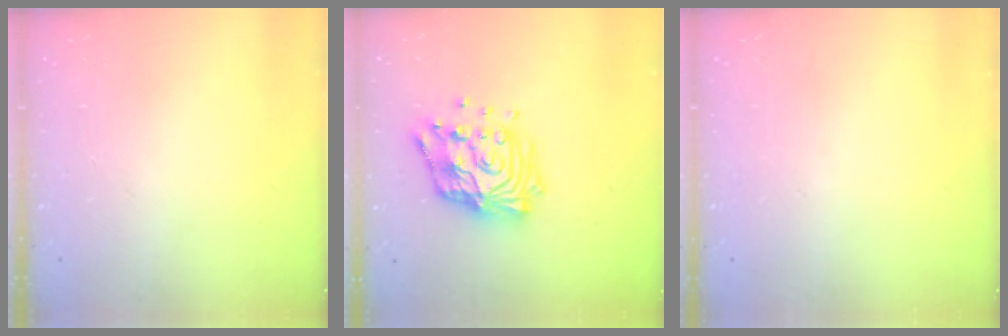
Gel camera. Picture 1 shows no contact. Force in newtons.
{"total": 15.7, "press": 15.7, "slide": 1.4}
{"total": 0.0}